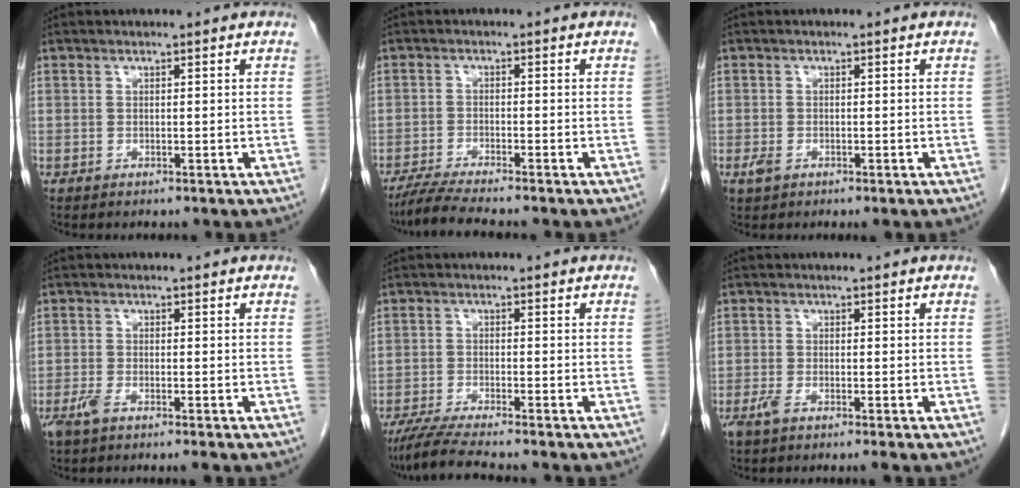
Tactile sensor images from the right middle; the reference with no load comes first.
{"total": 5.3, "force": [-4.6, -0.7, 2.5], "torque": [-0.050, -0.022, -0.085]}
{"total": 1.3, "force": [-0.6, 0.7, 1.0], "torque": [-0.023, -0.002, -0.006]}
{"total": 2.7, "force": [-1.8, 0.3, 1.9], "torque": [-0.043, -0.006, -0.038]}
{"total": 5.8, "force": [-5.0, -1.1, 2.8], "torque": [-0.053, -0.026, -0.092]}
{"total": 2.0, "force": [-1.3, 0.0, 1.5], "torque": [-0.036, -0.006, -0.030]}